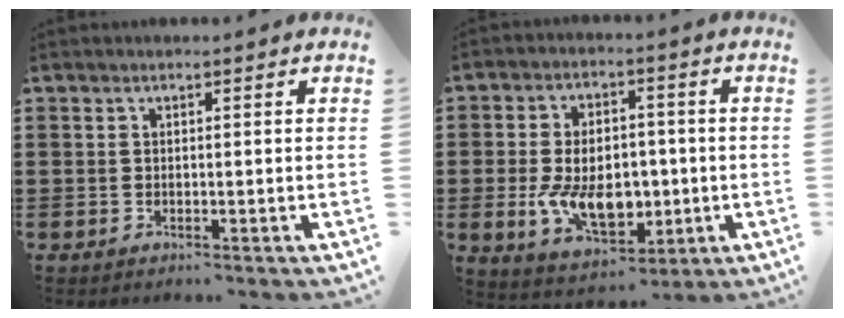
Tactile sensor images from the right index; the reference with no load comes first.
{"total": 10.3, "force": [-1.5, 6.6, 7.8], "torque": [-0.152, 0.004, -0.028]}